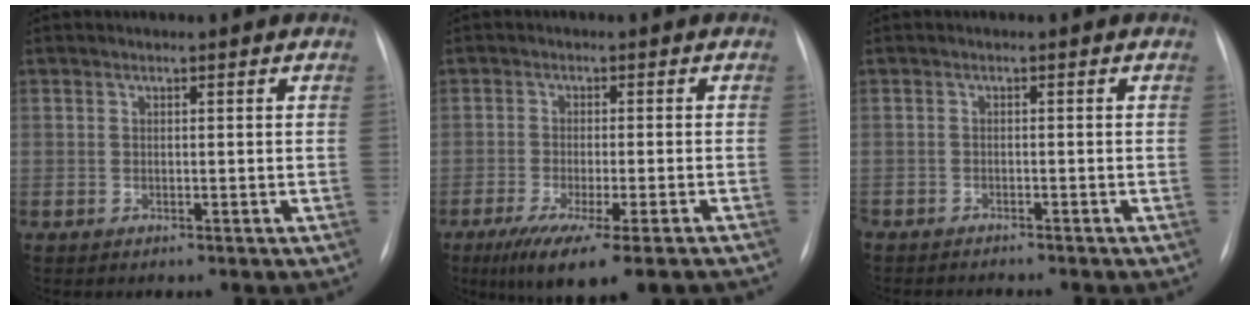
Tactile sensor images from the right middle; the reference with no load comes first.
{"total": 12.0, "force": [-8.7, 1.0, 8.1], "torque": [-0.118, -0.029, -0.133]}
{"total": 3.3, "force": [-3.2, 0.3, 1.0], "torque": [-0.011, -0.009, -0.046]}